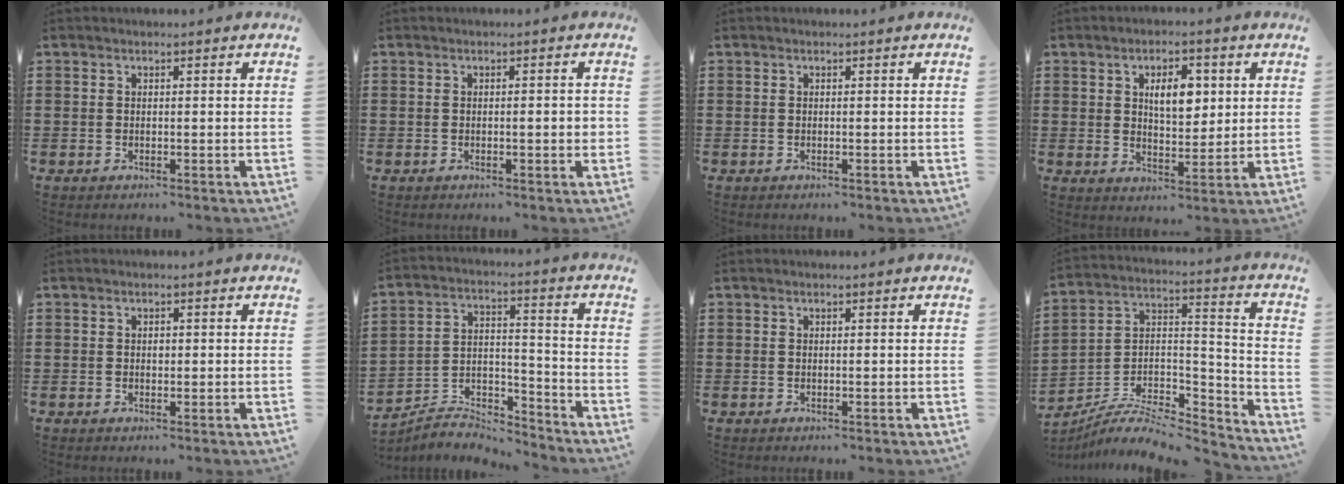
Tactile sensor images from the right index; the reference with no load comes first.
{"total": 1.7, "force": [-0.2, 0.3, 1.7], "torque": [-0.028, 0.000, -0.003]}
{"total": 0.0}
{"total": 6.0, "force": [1.8, 3.0, 4.8], "torque": [-0.080, 0.003, 0.023]}
{"total": 0.7, "force": [0.1, 0.5, 0.5], "torque": [-0.012, 0.000, 0.002]}
{"total": 6.3, "force": [-6.2, 0.9, 0.6], "torque": [-0.012, 0.009, -0.124]}
{"total": 0.0}
{"total": 7.4, "force": [-6.1, 2.9, 2.9], "torque": [-0.054, 0.005, -0.121]}